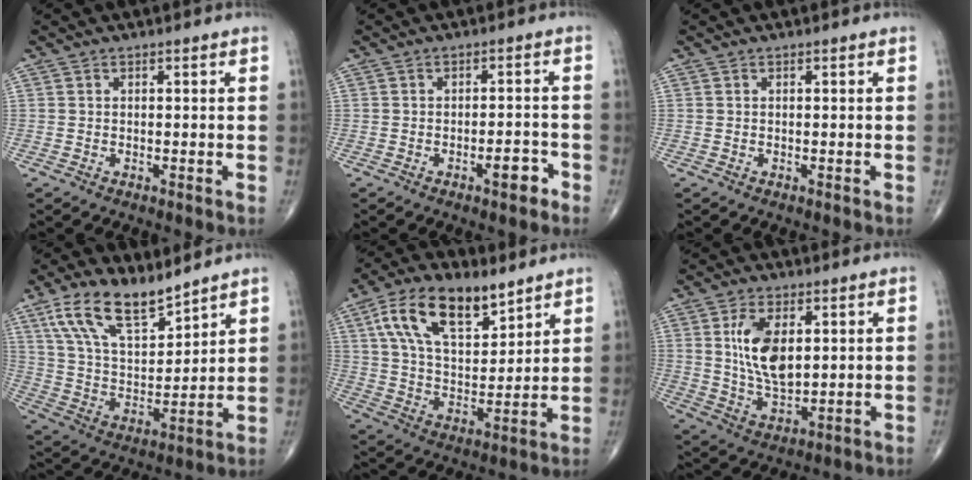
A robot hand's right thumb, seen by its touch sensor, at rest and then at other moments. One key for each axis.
{"total": 3.8, "fx": -2.1, "fy": 1.3, "fz": 2.9, "tx": -0.032, "ty": 0.014, "tz": -0.030}
{"total": 0.0}
{"total": 14.6, "fx": 10.1, "fy": 5.8, "fz": 8.7, "tx": -0.141, "ty": -0.051, "tz": 0.204}
{"total": 17.3, "fx": 9.2, "fy": 8.6, "fz": 11.9, "tx": -0.183, "ty": -0.031, "tz": 0.170}
{"total": 11.2, "fx": 2.6, "fy": 5.9, "fz": 9.1, "tx": -0.162, "ty": -0.017, "tz": 0.055}